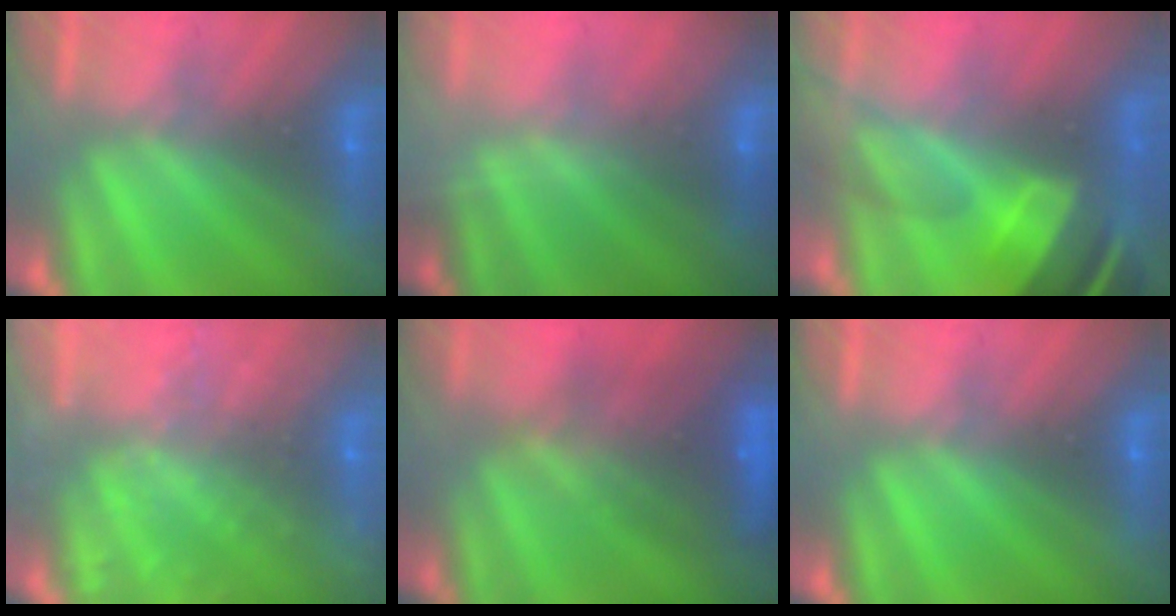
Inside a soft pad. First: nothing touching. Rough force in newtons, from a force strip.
{"total": 1.8}
{"total": 7.2}
{"total": 9.4}
{"total": 9.8}
{"total": 0.0}